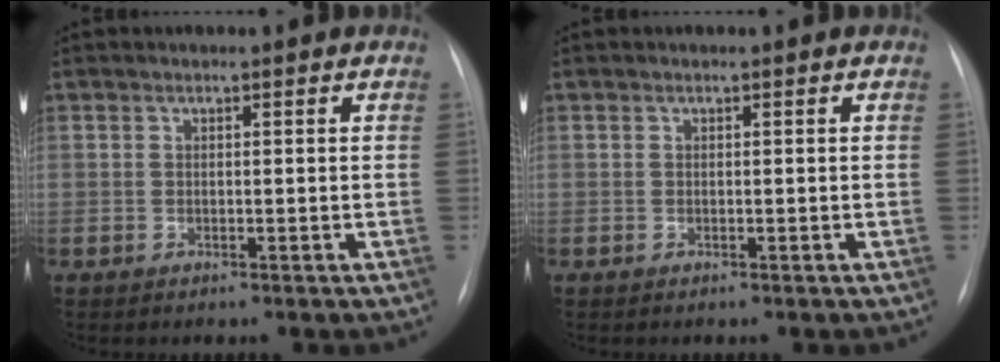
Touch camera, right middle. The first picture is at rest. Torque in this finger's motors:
{"motor_torque": [0.59, -0.67, 0.01, 0.02]}